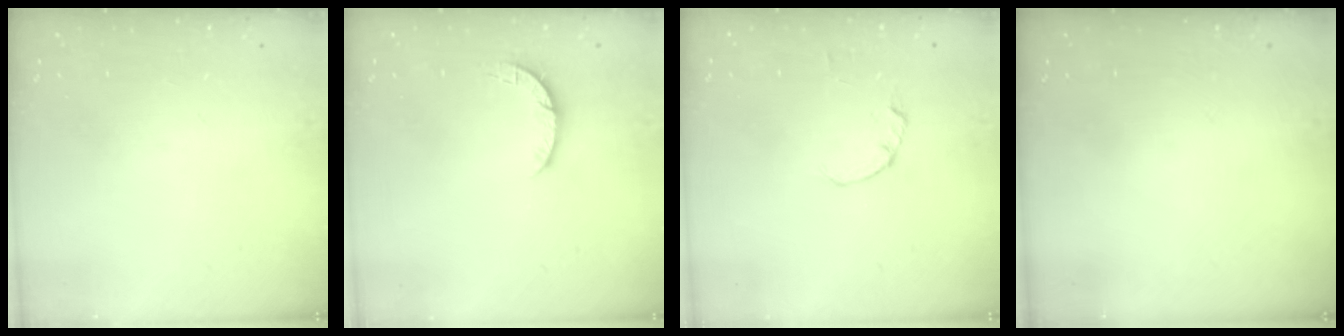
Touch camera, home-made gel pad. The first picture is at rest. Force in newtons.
{"total": 3.5, "press": 3.5, "slide": 0.4}
{"total": 0.0}
{"total": 0.0}